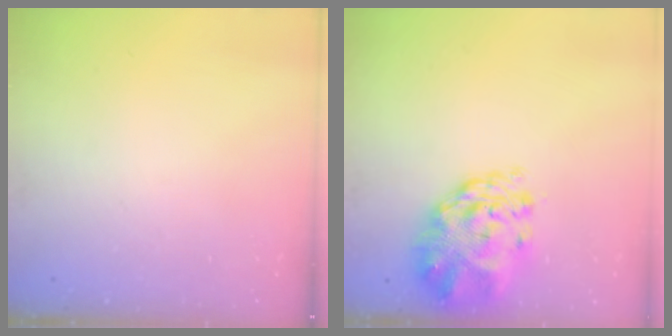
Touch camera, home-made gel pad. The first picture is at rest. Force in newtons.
{"total": 3.6, "press": 3.3, "slide": 1.5}